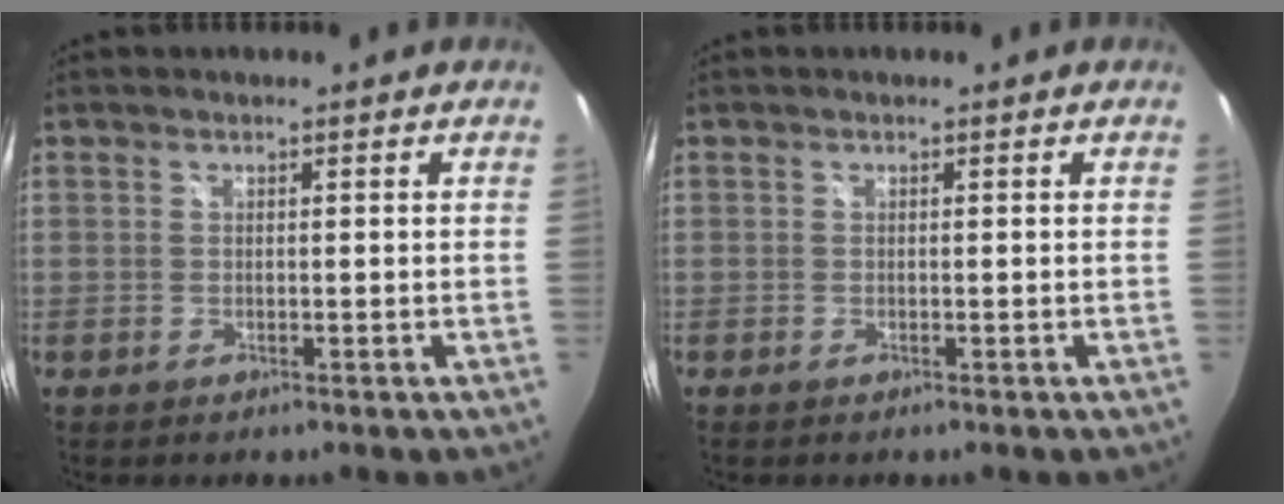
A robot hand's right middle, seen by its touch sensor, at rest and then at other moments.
{"total": 0.0}